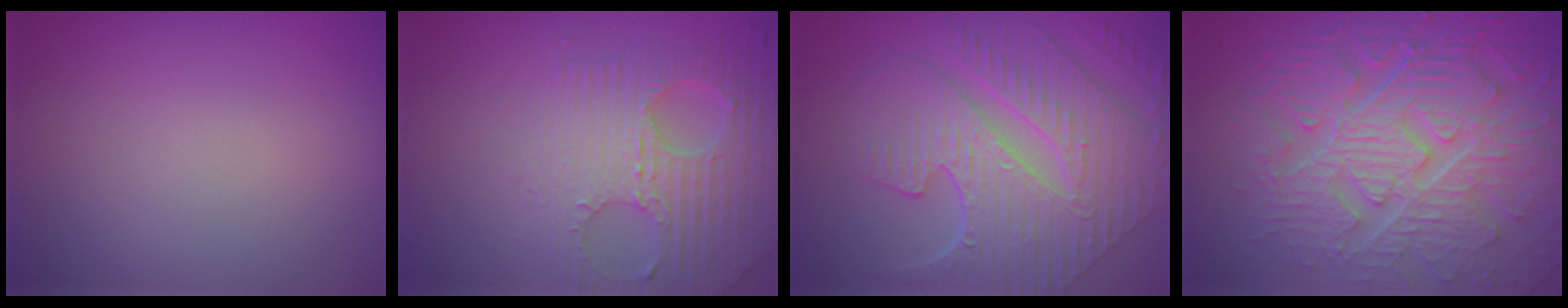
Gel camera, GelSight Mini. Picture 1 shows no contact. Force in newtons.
{"total": 4.7, "press": 4.6, "slide": 1.2}
{"total": 10.3, "press": 7.1, "slide": 7.5}
{"total": 9.4, "press": 6.9, "slide": 6.4}